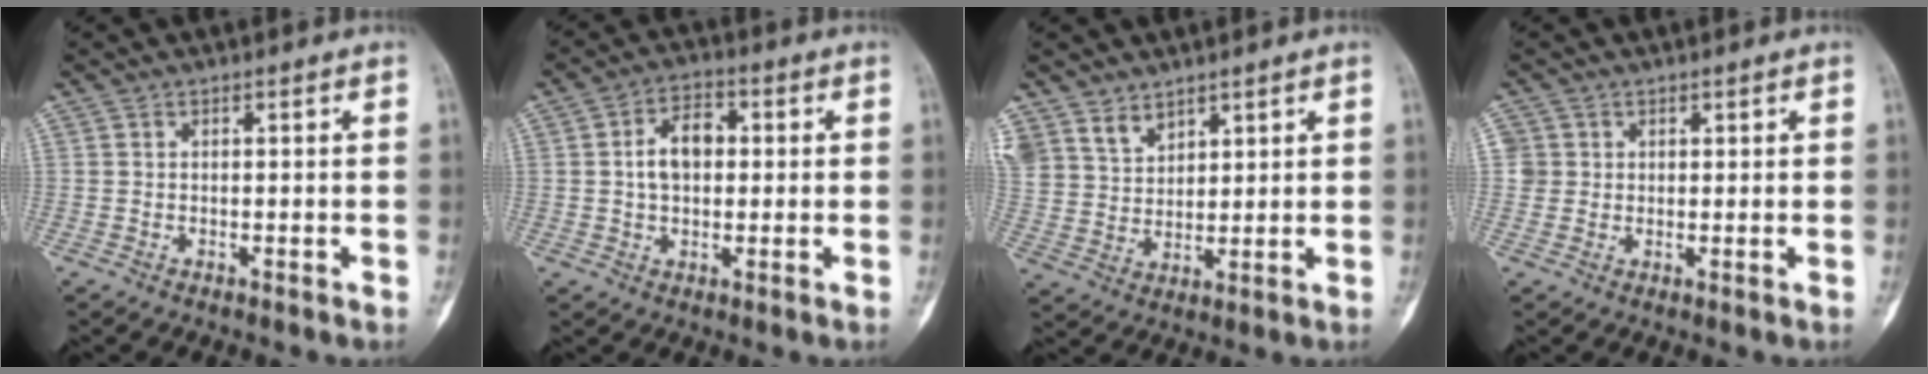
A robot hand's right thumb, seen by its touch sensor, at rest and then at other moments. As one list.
[{"total": 7.2, "force": [0.6, 4.9, 5.3], "torque": [-0.074, 0.020, 0.005]}, {"total": 7.7, "force": [5.6, 5.1, 1.5], "torque": [-0.003, -0.022, 0.119]}, {"total": 2.6, "force": [0.6, 2.5, 0.1], "torque": [0.025, 0.005, 0.007]}]